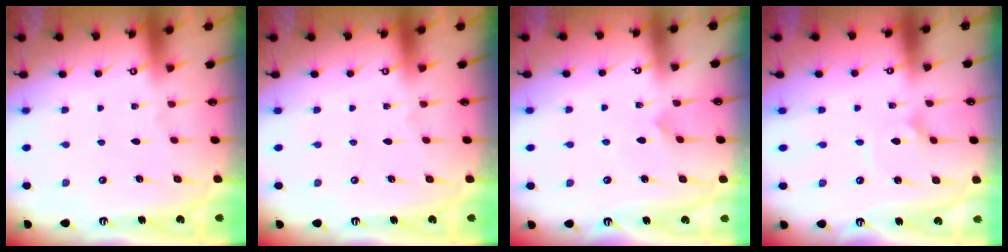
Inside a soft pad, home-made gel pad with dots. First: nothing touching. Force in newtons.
{"total": 0.0}
{"total": 3.6, "press": 3.6, "slide": 0.3}
{"total": 1.8, "press": 1.8, "slide": 0.1}